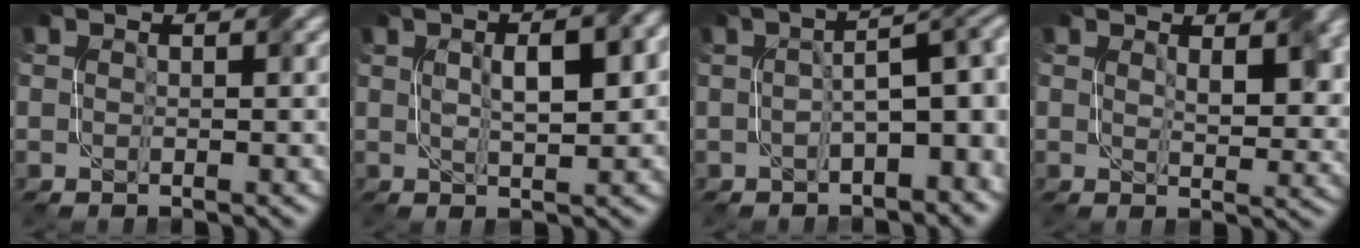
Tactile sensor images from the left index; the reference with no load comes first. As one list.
[{"total": 5.7, "force": [1.5, 1.9, 5.1], "torque": [-0.057, 0.024, 0.022]}, {"total": 6.7, "force": [-0.4, 2.6, 6.2], "torque": [-0.083, 0.013, -0.001]}, {"total": 3.9, "force": [1.8, 1.7, 3.1], "torque": [-0.043, -0.001, 0.040]}]